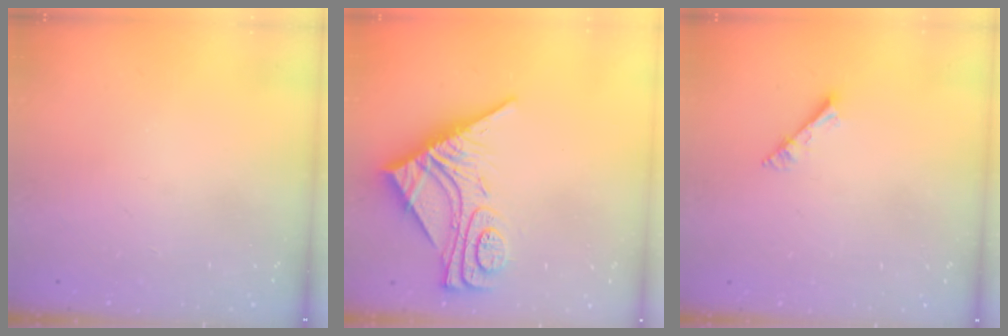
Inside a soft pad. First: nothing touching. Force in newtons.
{"total": 13.4, "press": 13.4, "slide": 1.1}
{"total": 3.0, "press": 3.0, "slide": 0.3}